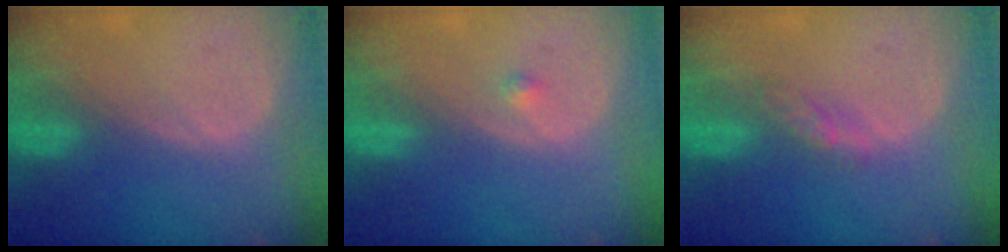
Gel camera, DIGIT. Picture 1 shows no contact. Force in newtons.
{"total": 0.8, "press": 0.8, "slide": 0.2}
{"total": 2.8, "press": 2.5, "slide": 1.2}